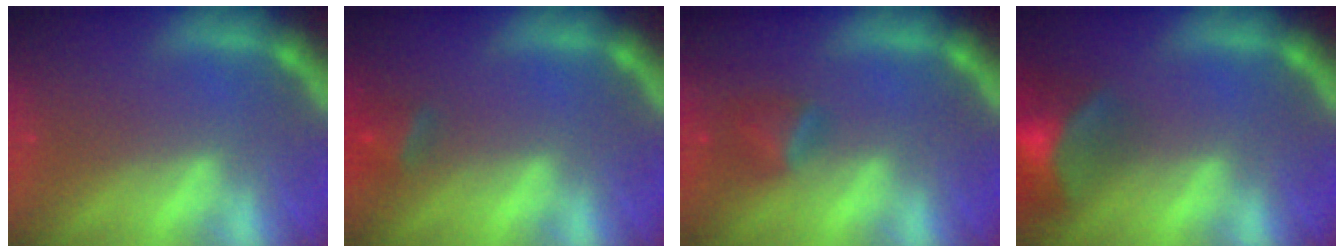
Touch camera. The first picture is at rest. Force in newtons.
{"total": 2.4}
{"total": 2.4}
{"total": 9.5}